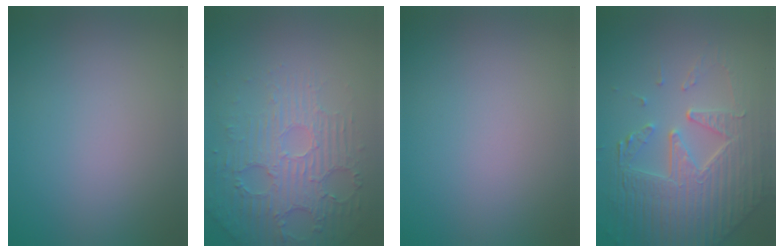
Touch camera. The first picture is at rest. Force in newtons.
{"total": 6.1, "press": 3.9, "slide": 4.6}
{"total": 0.0}
{"total": 8.1, "press": 5.7, "slide": 5.8}